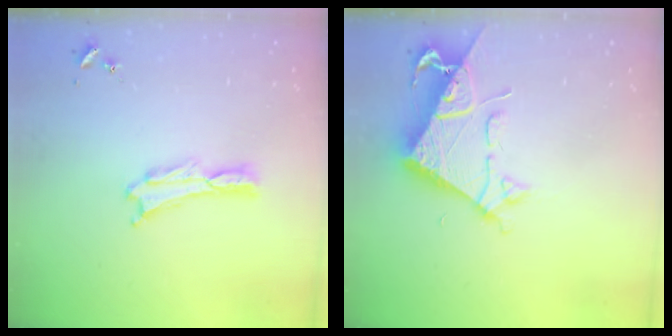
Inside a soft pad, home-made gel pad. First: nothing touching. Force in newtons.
{"total": 7.3, "press": 7.3, "slide": 0.6}